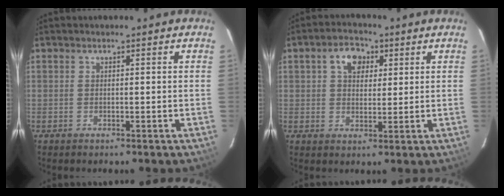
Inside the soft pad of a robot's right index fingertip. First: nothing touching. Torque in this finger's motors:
{"motor_torque": [0.49, 0.23, 0.21, 0.07]}